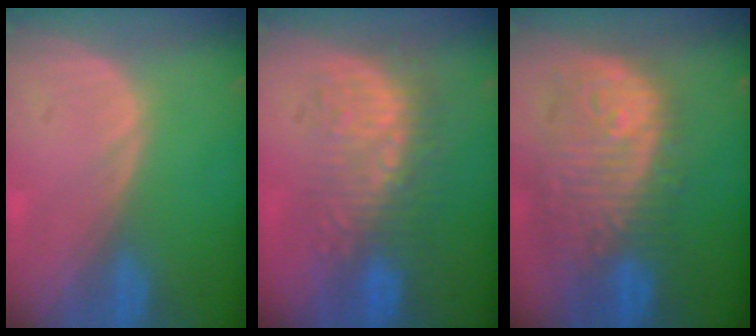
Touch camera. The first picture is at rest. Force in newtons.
{"total": 9.1, "press": 8.7, "slide": 2.6}
{"total": 12.1, "press": 10.8, "slide": 5.5}